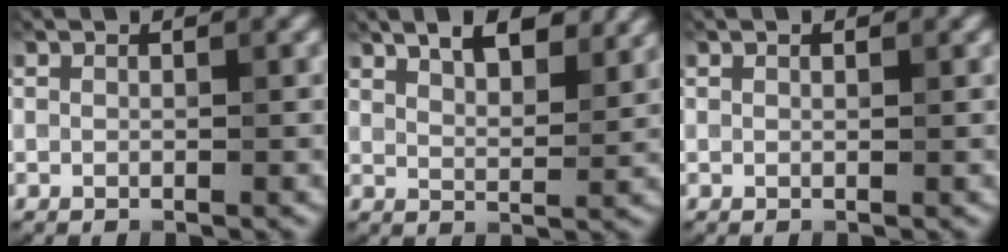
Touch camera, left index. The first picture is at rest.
{"total": 6.2, "force": [4.3, 2.3, 3.9], "torque": [-0.057, 0.019, 0.055]}
{"total": 0.0}